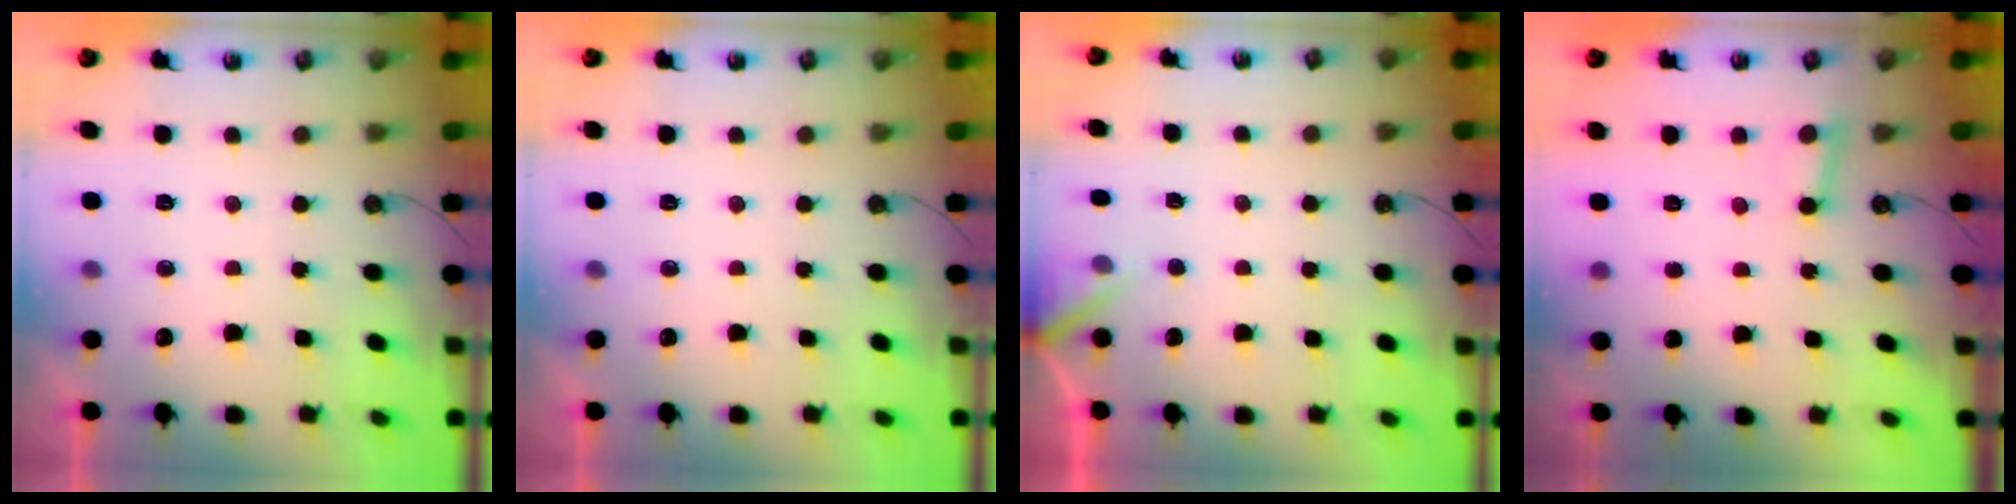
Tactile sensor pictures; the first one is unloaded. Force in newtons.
{"total": 0.0}
{"total": 4.0, "press": 4.0, "slide": 0.3}
{"total": 2.8, "press": 2.7, "slide": 0.6}